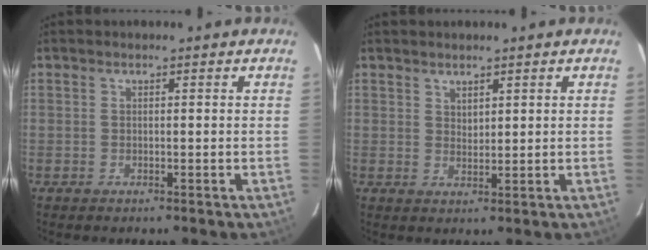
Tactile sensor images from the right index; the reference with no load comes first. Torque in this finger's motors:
{"motor_torque": [-0.09, 0.06, -0.01, -0.01]}